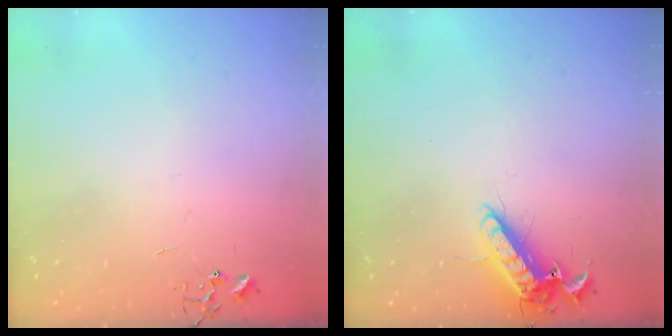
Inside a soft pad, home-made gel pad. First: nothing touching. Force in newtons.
{"total": 12.7, "press": 12.5, "slide": 2.1}